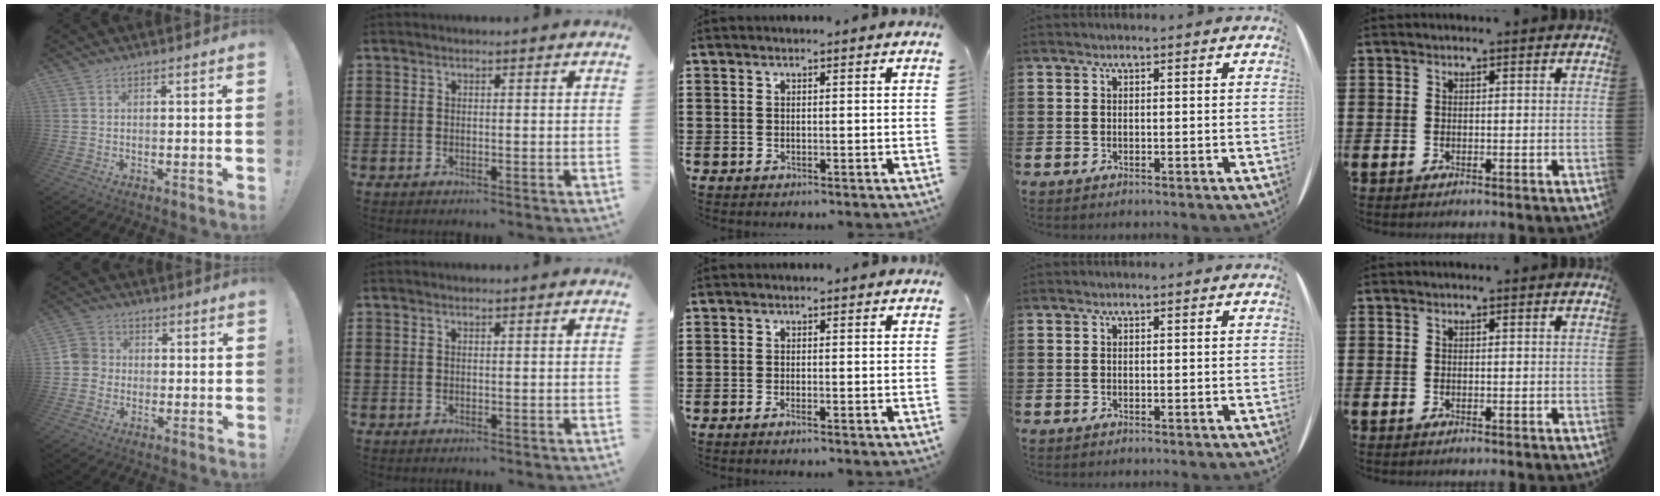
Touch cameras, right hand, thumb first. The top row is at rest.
{"thumb": {"total": 5.9, "force": [-1.2, 5.5, 1.7], "torque": [-0.031, 0.024, -0.021]}, "middle": {"total": 0.8, "force": [-0.5, 0.0, 0.6], "torque": [-0.010, -0.003, -0.010]}}